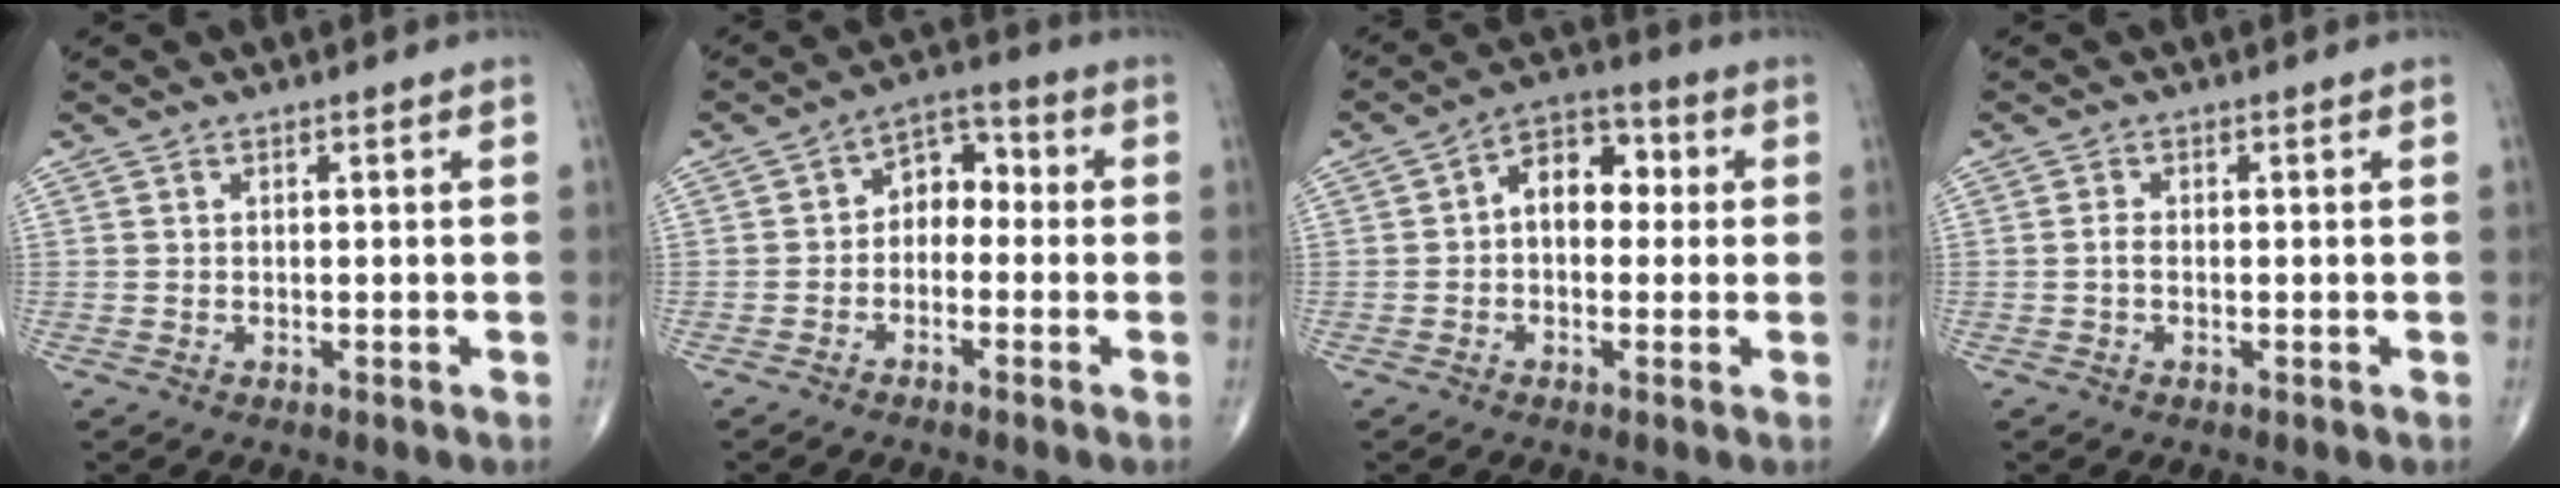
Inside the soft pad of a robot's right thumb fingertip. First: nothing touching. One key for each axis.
{"total": 6.4, "fx": -0.9, "fy": 4.7, "fz": 4.2, "tx": -0.035, "ty": 0.036, "tz": -0.033}
{"total": 8.8, "fx": 0.7, "fy": 6.0, "fz": 6.4, "tx": -0.067, "ty": 0.031, "tz": -0.001}
{"total": 1.1, "fx": -0.2, "fy": 0.6, "fz": 0.9, "tx": -0.019, "ty": -0.001, "tz": -0.006}